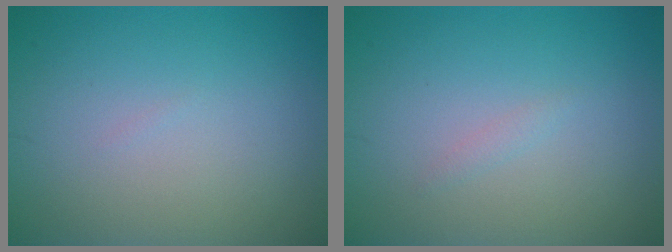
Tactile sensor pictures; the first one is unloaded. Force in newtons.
{"total": 0.5, "press": 0.5, "slide": 0.0}